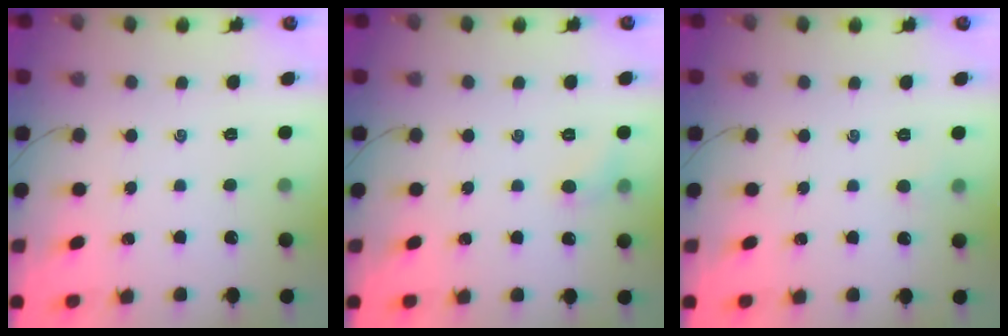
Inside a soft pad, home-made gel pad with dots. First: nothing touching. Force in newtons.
{"total": 4.6, "press": 4.3, "slide": 1.5}
{"total": 2.4, "press": 2.3, "slide": 0.7}